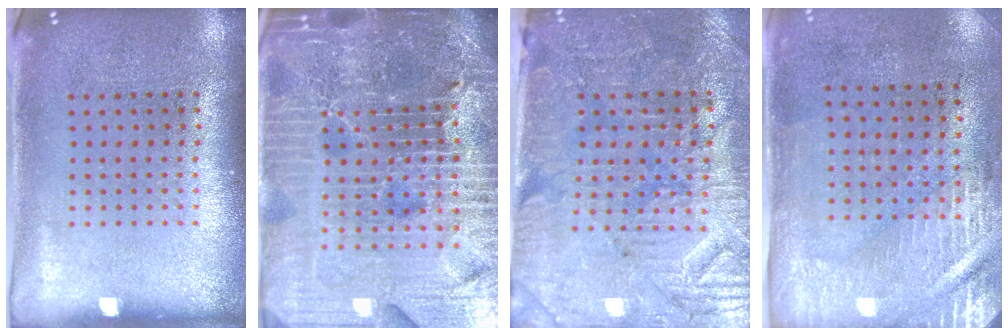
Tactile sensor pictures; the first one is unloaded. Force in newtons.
{"total": 7.3, "press": 6.3, "slide": 3.6}
{"total": 3.7, "press": 3.5, "slide": 1.3}
{"total": 2.9, "press": 2.5, "slide": 1.5}